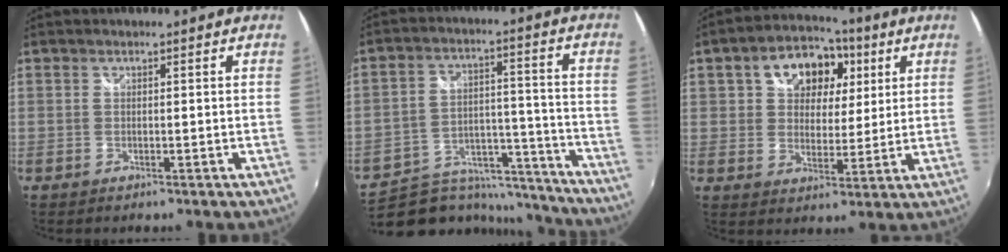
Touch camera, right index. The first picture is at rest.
{"total": 17.6, "force": [-14.0, 8.9, 5.8], "torque": [-0.113, 0.039, -0.181]}
{"total": 13.2, "force": [5.1, 9.3, 7.9], "torque": [-0.153, 0.038, 0.081]}